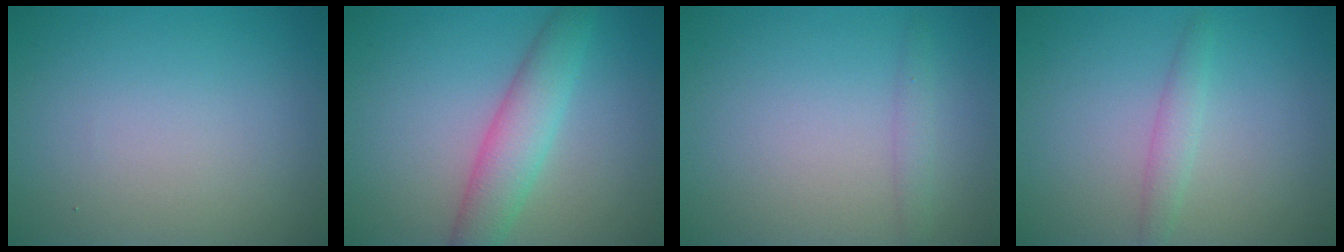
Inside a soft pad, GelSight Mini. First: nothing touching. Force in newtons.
{"total": 4.4, "press": 4.4, "slide": 0.1}
{"total": 1.1, "press": 1.1, "slide": 0.1}
{"total": 1.6, "press": 1.6, "slide": 0.0}